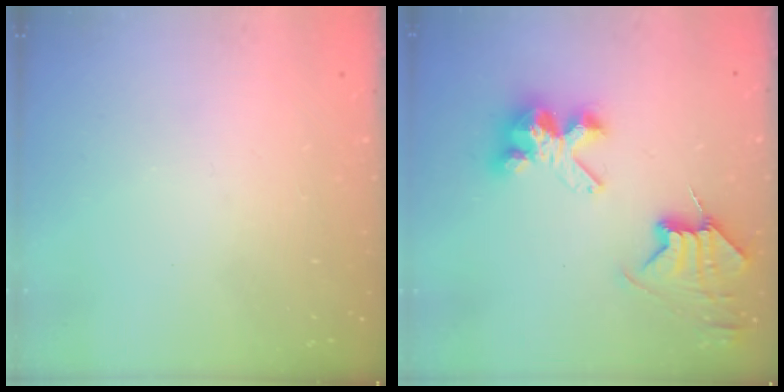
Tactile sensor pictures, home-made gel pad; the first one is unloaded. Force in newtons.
{"total": 8.6, "press": 8.5, "slide": 1.1}